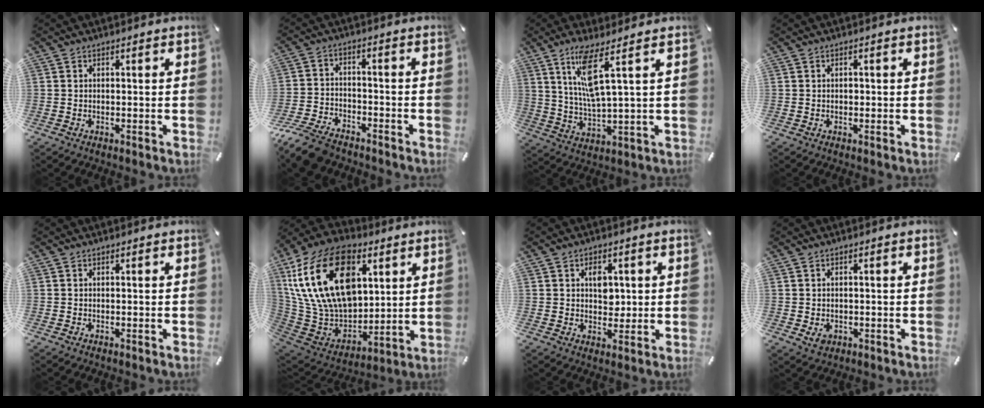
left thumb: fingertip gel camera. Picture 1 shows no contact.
{"total": 8.9, "force": [-7.5, 3.5, 3.3], "torque": [-0.072, 0.033, -0.146]}
{"total": 10.4, "force": [4.9, 1.7, 9.0], "torque": [-0.183, -0.008, 0.084]}
{"total": 0.7, "force": [-0.1, 0.6, 0.4], "torque": [-0.008, 0.002, -0.003]}
{"total": 0.0}
{"total": 27.3, "force": [9.6, 18.0, 18.1], "torque": [-0.378, -0.043, 0.171]}
{"total": 5.0, "force": [1.2, 3.9, 2.9], "torque": [-0.023, -0.007, 0.012]}
{"total": 2.3, "force": [-0.6, 2.0, 1.1], "torque": [-0.011, 0.000, -0.013]}